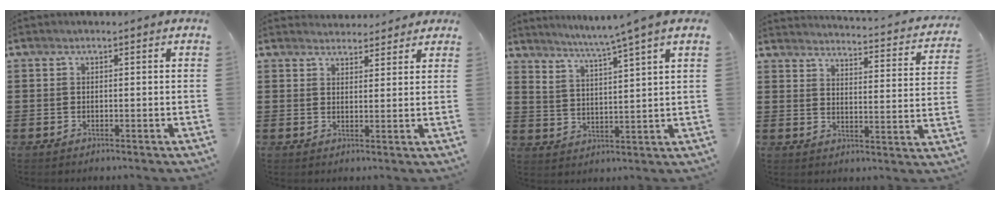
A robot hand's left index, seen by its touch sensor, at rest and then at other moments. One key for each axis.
{"total": 2.8, "fx": 2.7, "fy": 0.8, "fz": 0.0, "tx": 0.000, "ty": -0.007, "tz": 0.049}
{"total": 4.0, "fx": 3.4, "fy": -1.4, "fz": 1.6, "tx": -0.046, "ty": -0.032, "tz": 0.050}
{"total": 2.7, "fx": 2.6, "fy": -0.5, "fz": 0.6, "tx": -0.024, "ty": -0.033, "tz": 0.035}